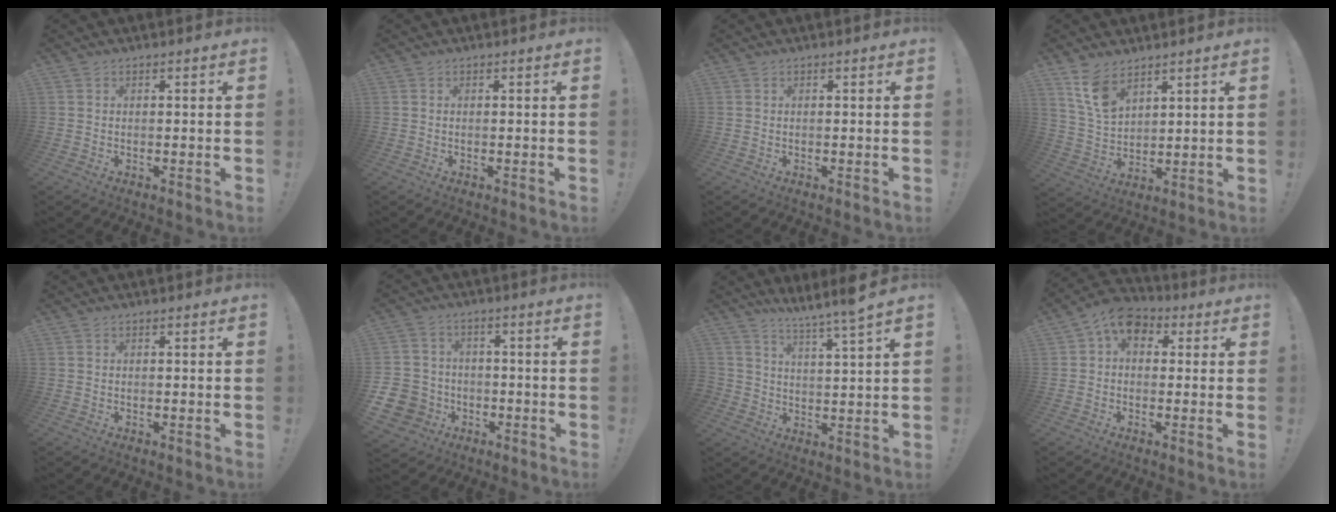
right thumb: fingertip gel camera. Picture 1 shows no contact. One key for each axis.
{"total": 0.0}
{"total": 0.0}
{"total": 9.5, "fx": 6.6, "fy": 4.9, "fz": 4.8, "tx": -0.090, "ty": -0.032, "tz": 0.130}
{"total": 0.0}
{"total": 9.9, "fx": -3.3, "fy": 8.8, "fz": 2.9, "tx": -0.069, "ty": 0.023, "tz": -0.055}
{"total": 6.7, "fx": 5.6, "fy": -0.1, "fz": 3.8, "tx": -0.055, "ty": -0.045, "tz": 0.091}
{"total": 7.6, "fx": 2.9, "fy": 5.3, "fz": 4.7, "tx": -0.074, "ty": -0.004, "tz": 0.059}